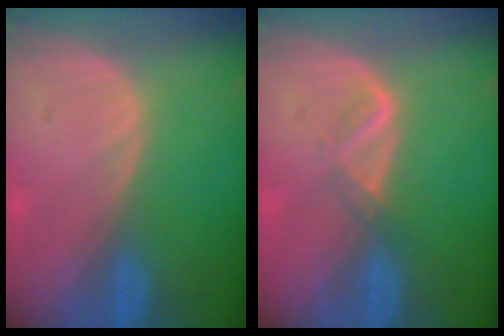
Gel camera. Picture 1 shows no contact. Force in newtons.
{"total": 2.1, "press": 2.0, "slide": 0.6}